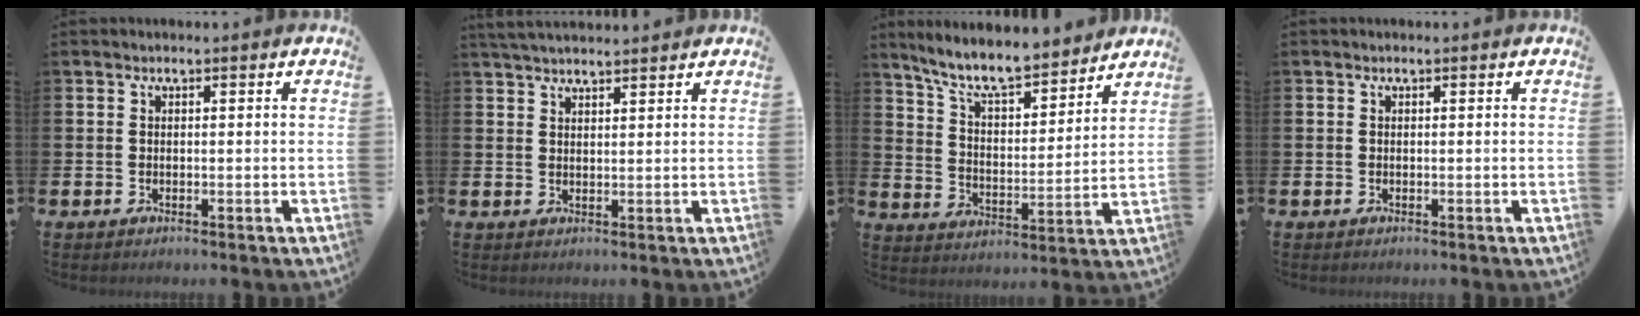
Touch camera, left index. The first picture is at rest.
{"total": 3.0, "force": [2.9, 0.3, 0.6], "torque": [-0.014, -0.010, 0.053]}
{"total": 8.9, "force": [8.1, 1.7, 3.2], "torque": [-0.092, -0.055, 0.143]}
{"total": 0.0}